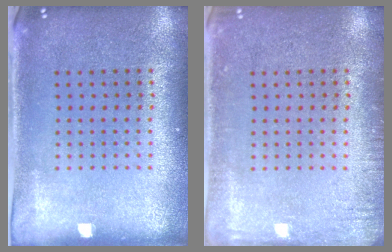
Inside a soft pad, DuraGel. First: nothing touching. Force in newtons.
{"total": 1.7, "press": 1.7, "slide": 0.2}